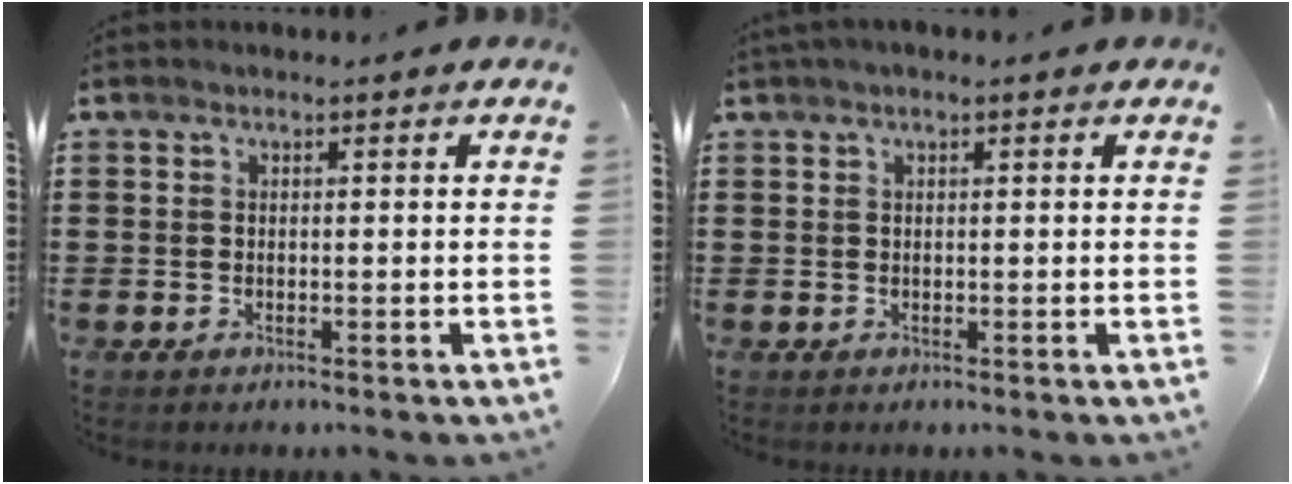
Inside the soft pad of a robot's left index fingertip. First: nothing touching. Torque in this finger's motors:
{"motor_torque": [2.14, 0.00, 0.51, 0.16]}